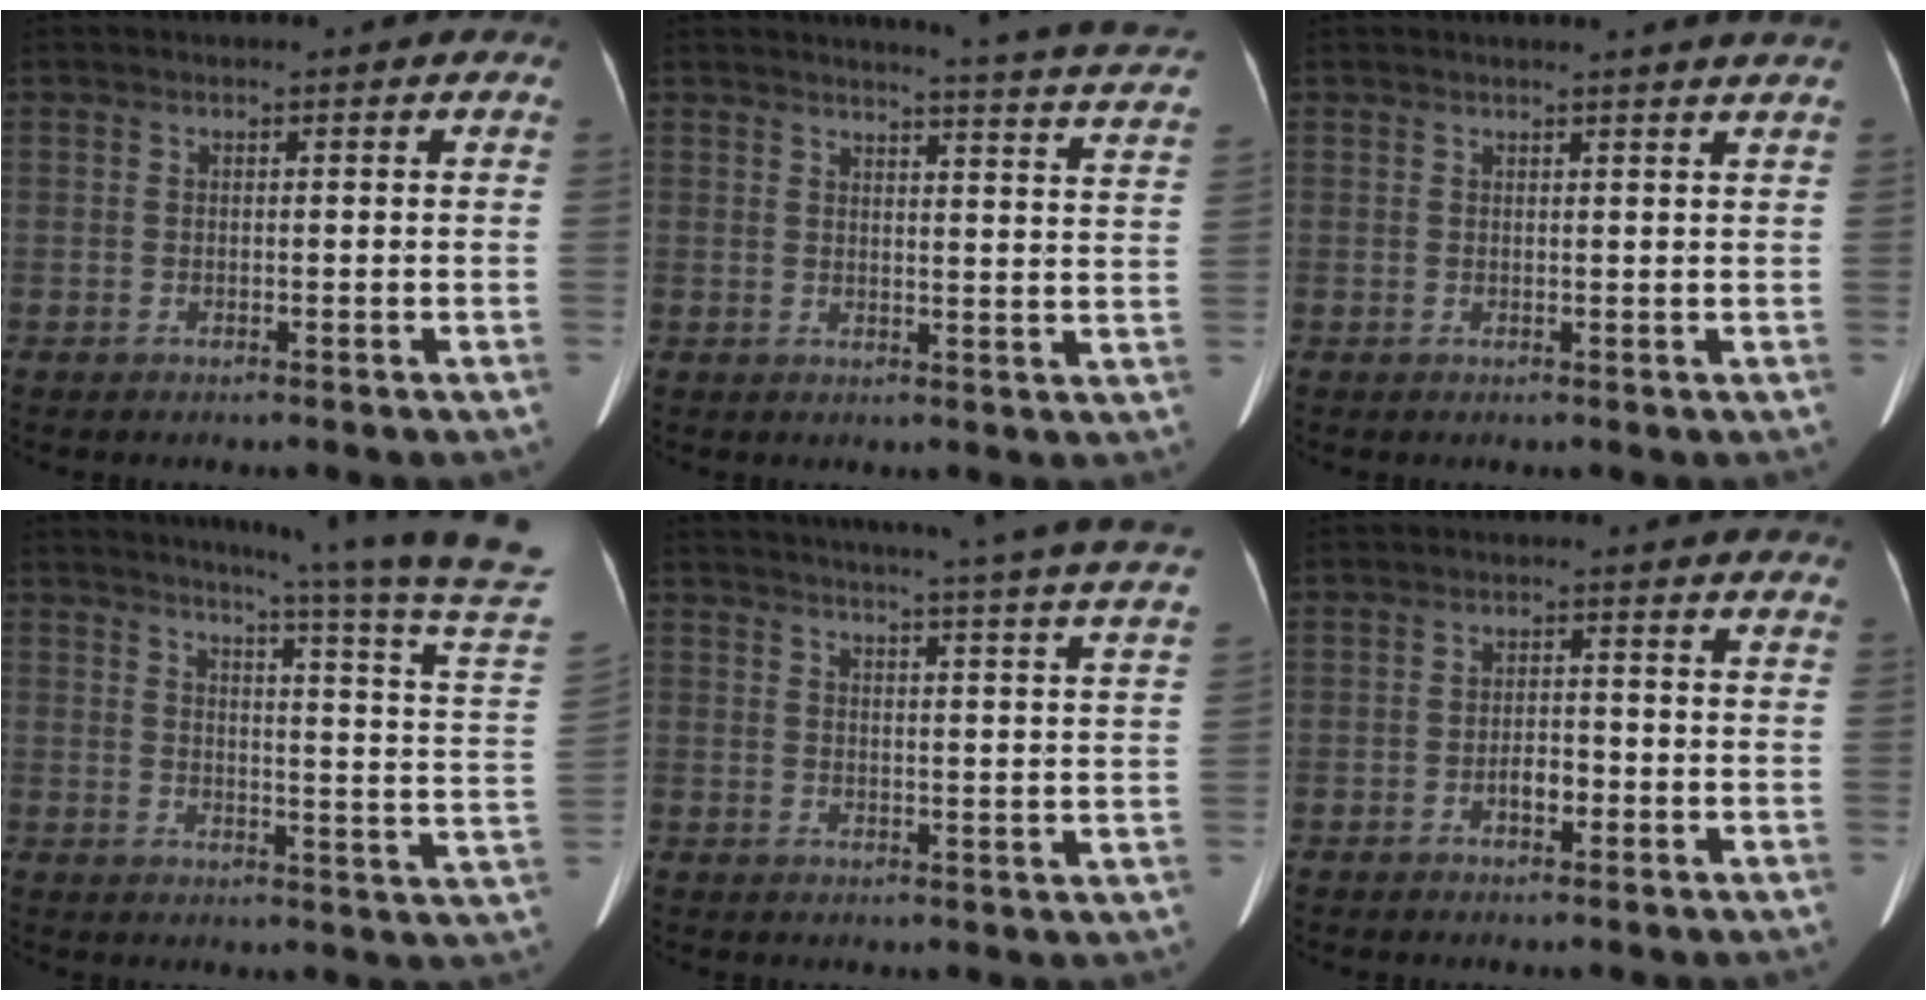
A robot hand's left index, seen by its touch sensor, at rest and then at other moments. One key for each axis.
{"total": 15.6, "fx": 14.8, "fy": -0.8, "fz": 4.9, "tx": -0.058, "ty": -0.091, "tz": 0.145}
{"total": 3.3, "fx": 3.0, "fy": -0.8, "fz": 1.2, "tx": -0.018, "ty": -0.003, "tz": 0.027}
{"total": 19.1, "fx": 16.5, "fy": -3.2, "fz": 9.0, "tx": -0.134, "ty": -0.097, "tz": 0.188}
{"total": 26.8, "fx": 24.6, "fy": -1.0, "fz": 10.7, "tx": -0.160, "ty": -0.069, "tz": 0.286}
{"total": 2.6, "fx": -1.2, "fy": 1.2, "fz": 1.9, "tx": -0.031, "ty": 0.005, "tz": -0.020}